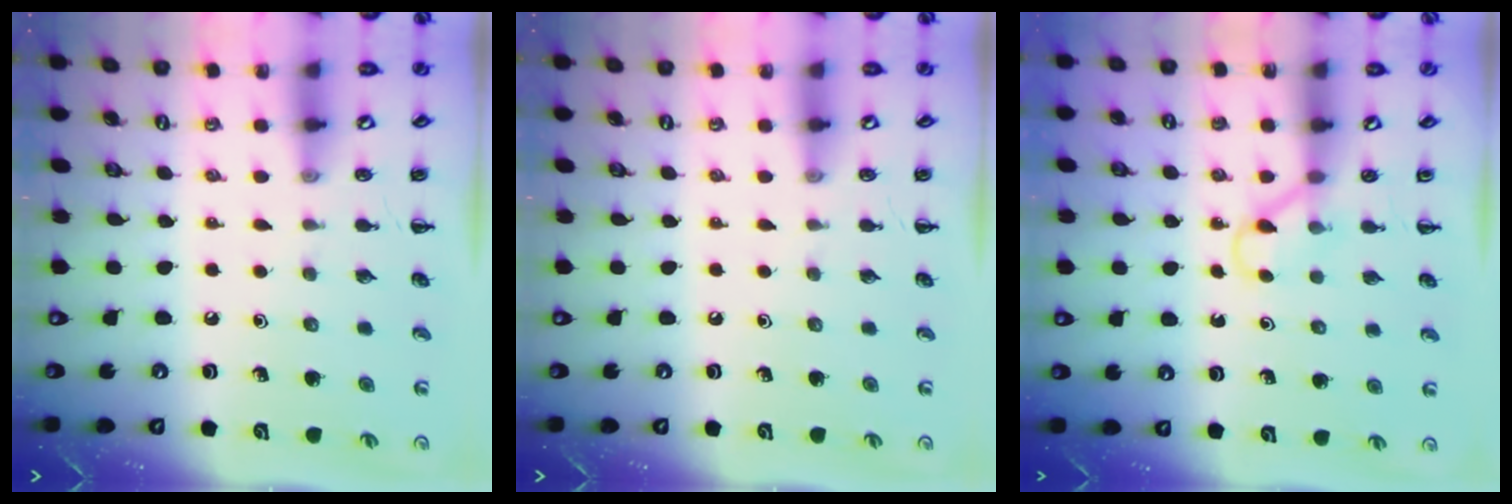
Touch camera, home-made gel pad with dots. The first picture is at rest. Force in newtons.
{"total": 0.0}
{"total": 3.2, "press": 3.0, "slide": 0.9}